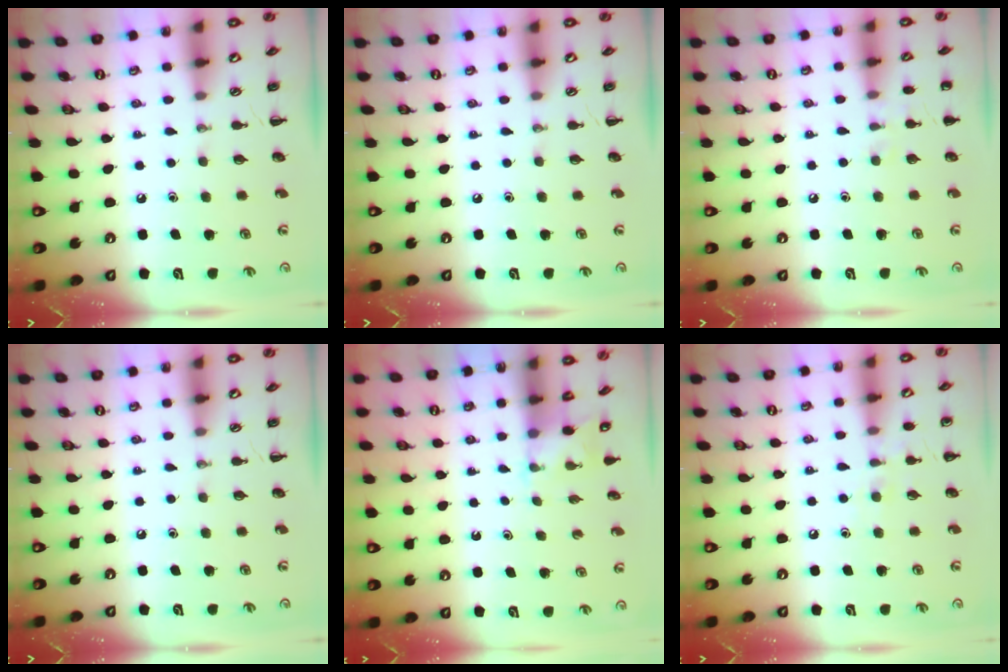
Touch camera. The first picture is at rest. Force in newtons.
{"total": 0.0}
{"total": 5.5, "press": 5.3, "slide": 1.7}
{"total": 0.0}
{"total": 2.2, "press": 2.1, "slide": 0.7}
{"total": 5.9, "press": 5.7, "slide": 1.4}